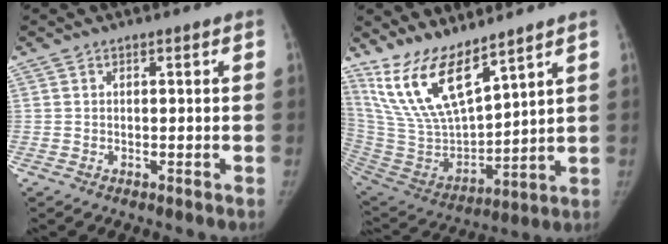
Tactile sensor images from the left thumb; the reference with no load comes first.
{"total": 16.6, "force": [11.9, 5.2, 10.3], "torque": [-0.177, -0.065, 0.252]}